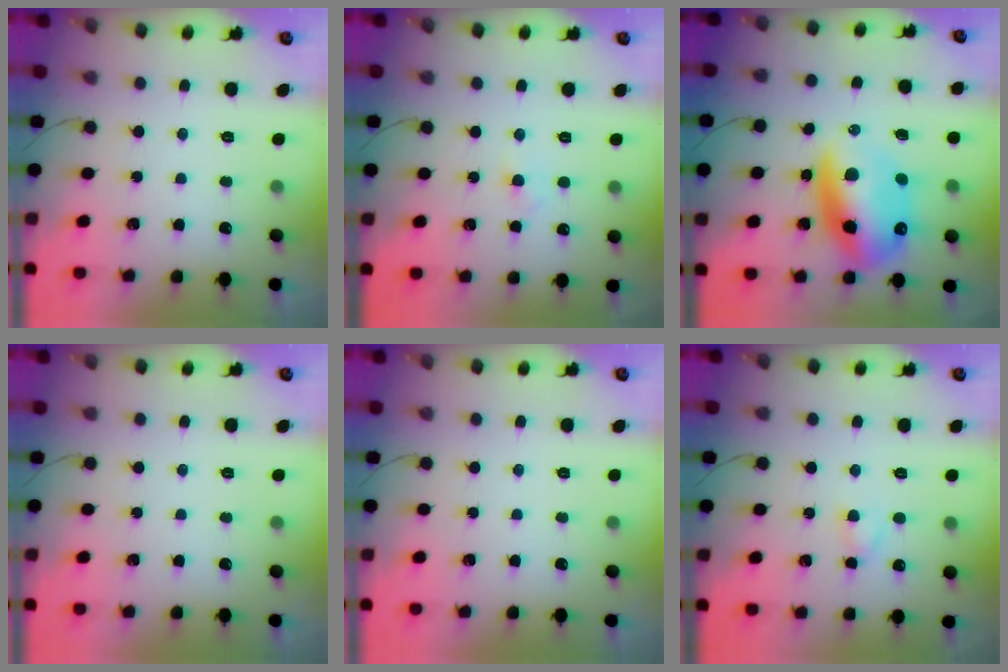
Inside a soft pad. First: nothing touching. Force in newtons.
{"total": 1.9, "press": 1.8, "slide": 0.8}
{"total": 18.5, "press": 17.9, "slide": 4.7}
{"total": 0.0}
{"total": 0.0}
{"total": 3.2, "press": 2.9, "slide": 1.3}